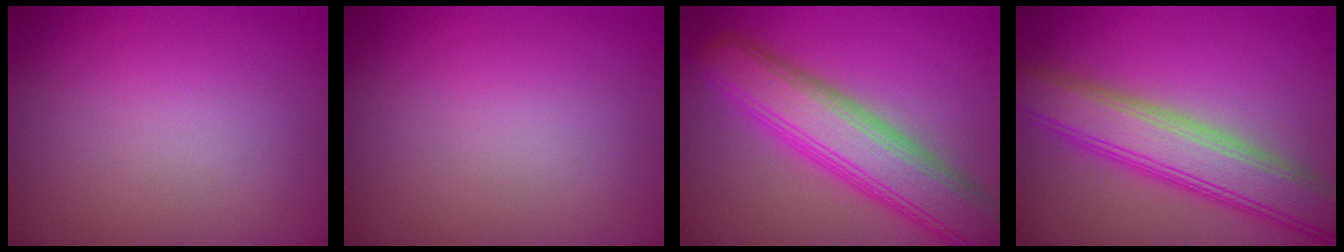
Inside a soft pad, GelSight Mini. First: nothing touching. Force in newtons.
{"total": 0.0}
{"total": 8.1, "press": 8.1, "slide": 0.5}
{"total": 7.0, "press": 7.0, "slide": 0.3}